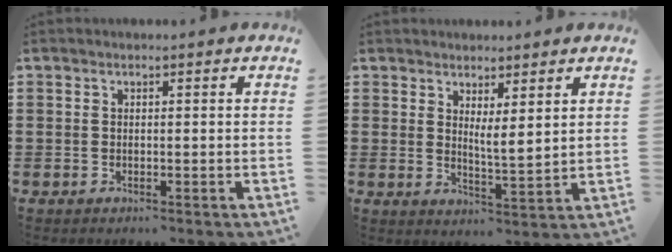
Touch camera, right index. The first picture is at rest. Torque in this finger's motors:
{"motor_torque": [0.07, 0.13, 0.22, 0.07]}